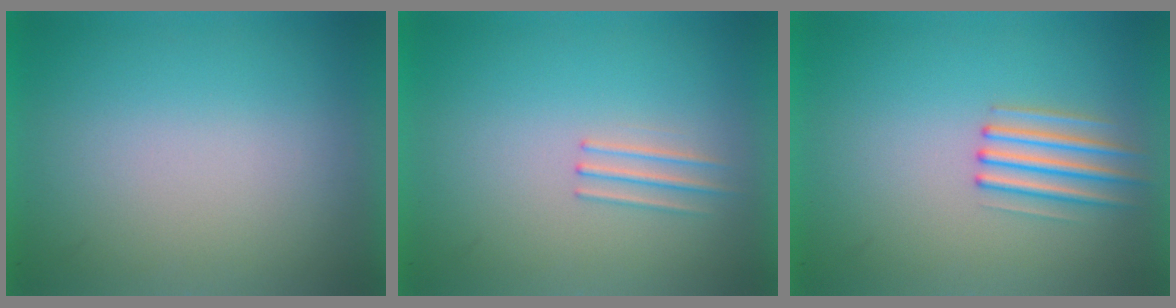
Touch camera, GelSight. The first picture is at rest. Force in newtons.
{"total": 1.2}
{"total": 2.1}